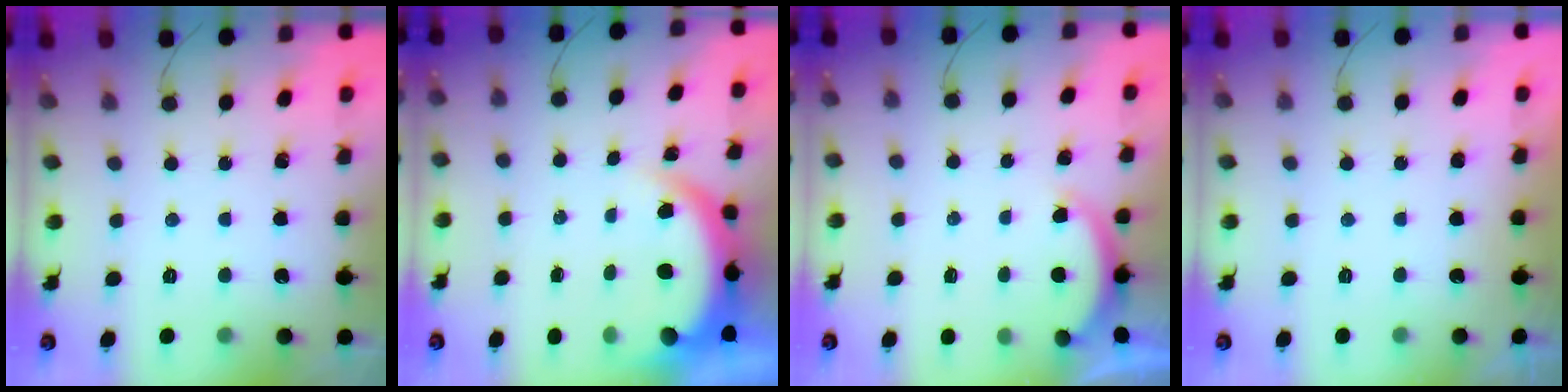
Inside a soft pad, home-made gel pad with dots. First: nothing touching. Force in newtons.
{"total": 5.6, "press": 5.6, "slide": 1.0}
{"total": 1.3, "press": 1.2, "slide": 0.5}
{"total": 1.1, "press": 1.0, "slide": 0.5}